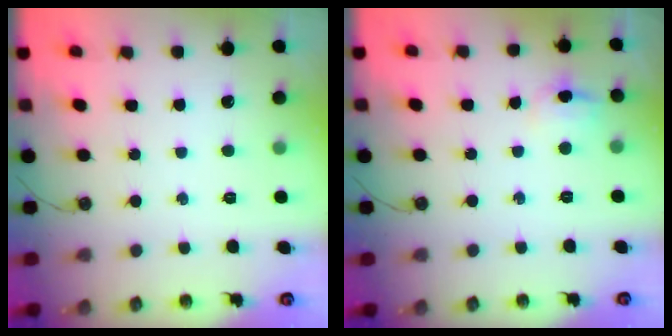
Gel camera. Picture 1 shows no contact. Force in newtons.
{"total": 6.0, "press": 5.9, "slide": 1.0}